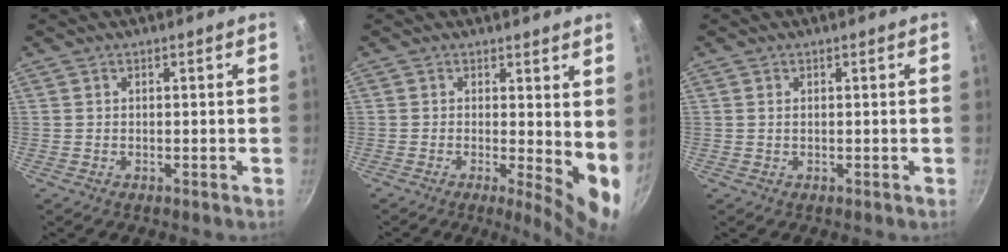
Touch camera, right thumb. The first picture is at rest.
{"total": 7.3, "force": [0.7, 2.4, 6.8], "torque": [-0.089, -0.024, 0.009]}
{"total": 0.7, "force": [0.2, 0.4, 0.5], "torque": [-0.010, 0.000, 0.003]}